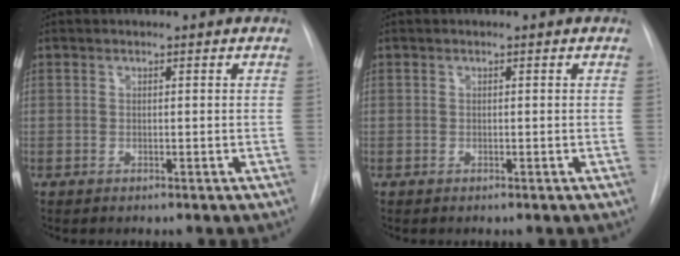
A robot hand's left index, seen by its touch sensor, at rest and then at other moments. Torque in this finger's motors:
{"motor_torque": [0.00, 0.00, 0.00, -0.01]}